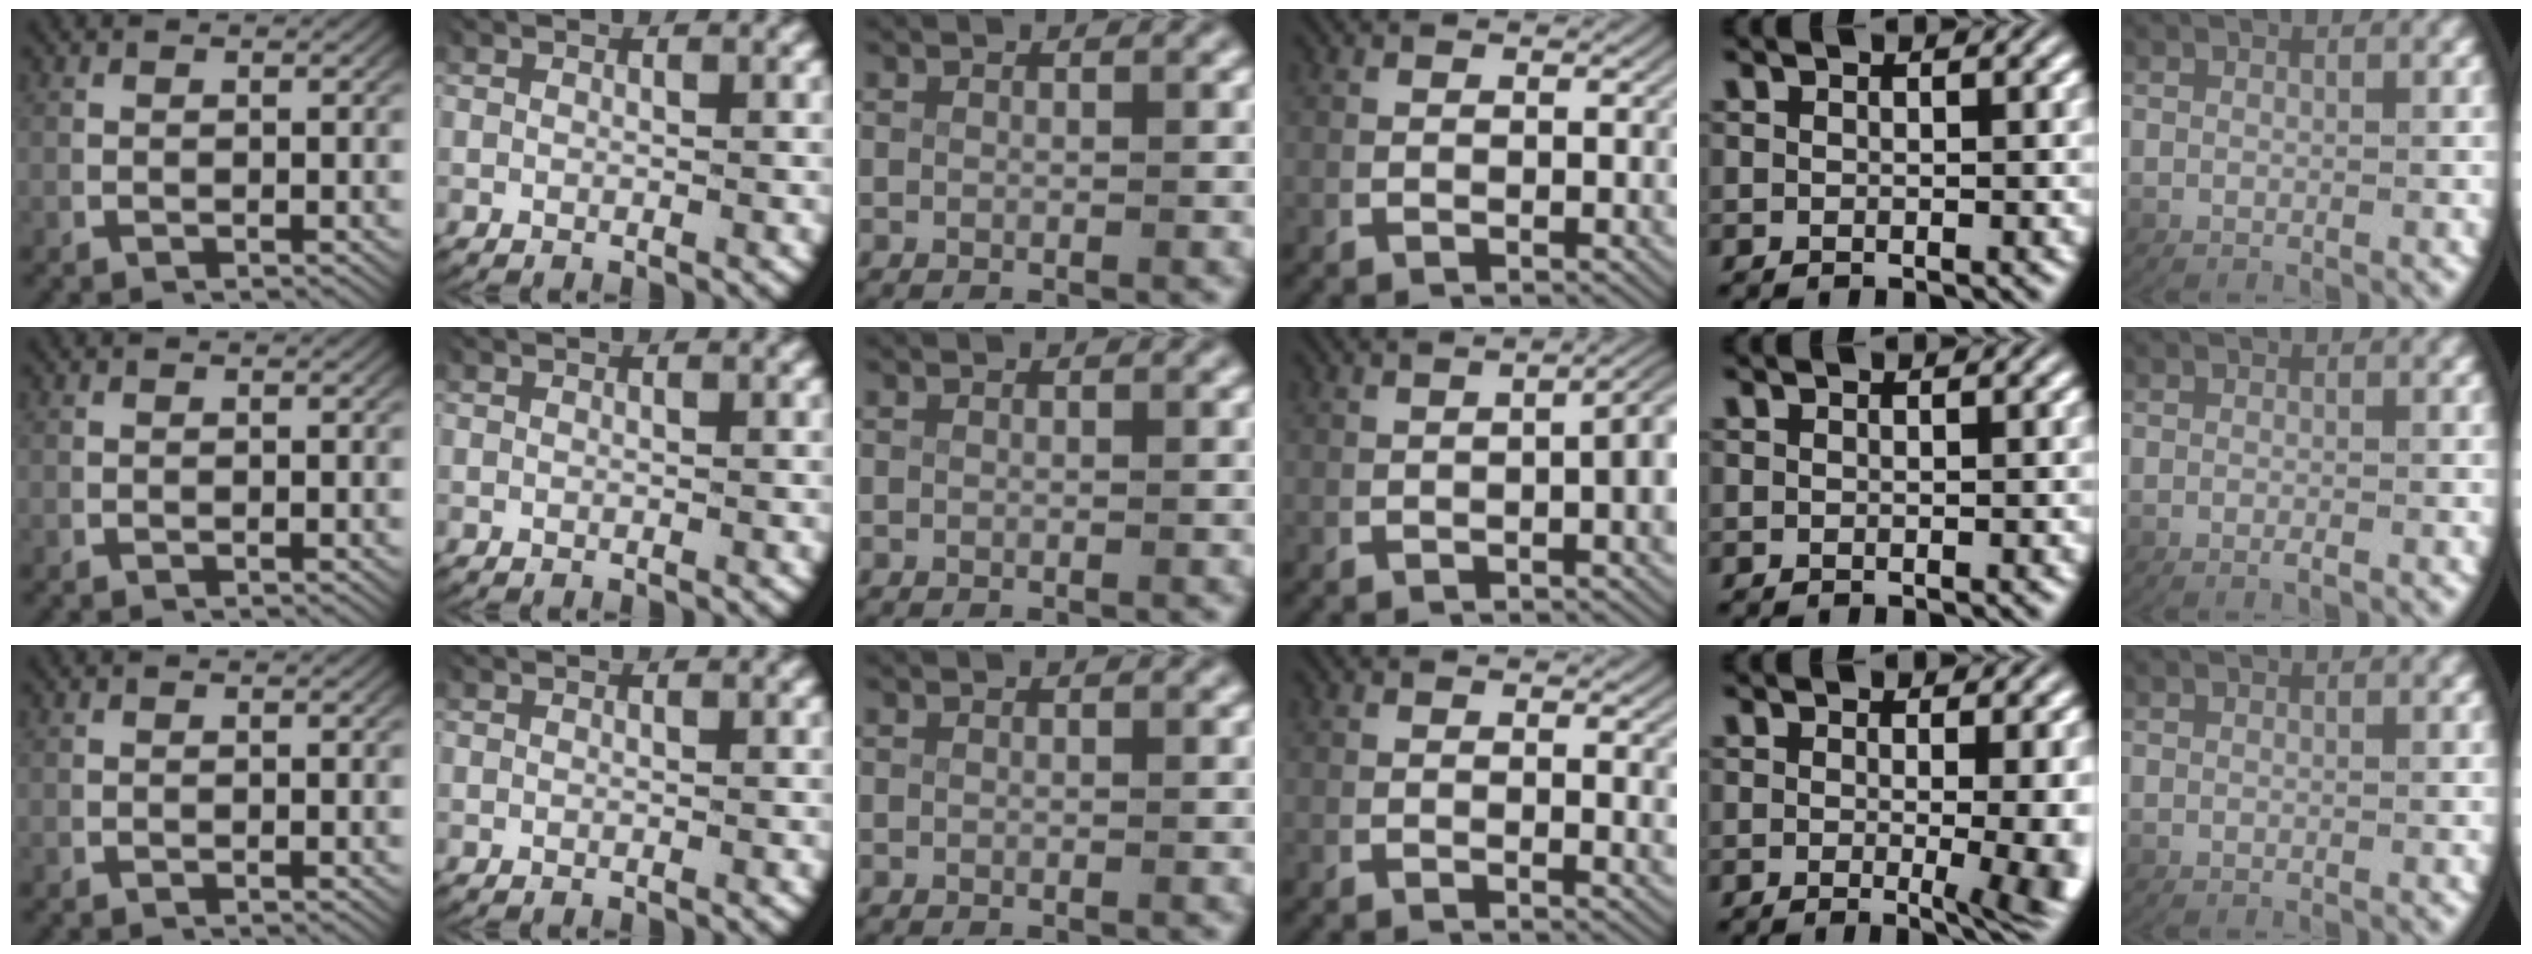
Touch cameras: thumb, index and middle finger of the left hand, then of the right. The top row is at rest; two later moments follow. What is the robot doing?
{"motion": "lift_and_place", "object": "keyboard"}